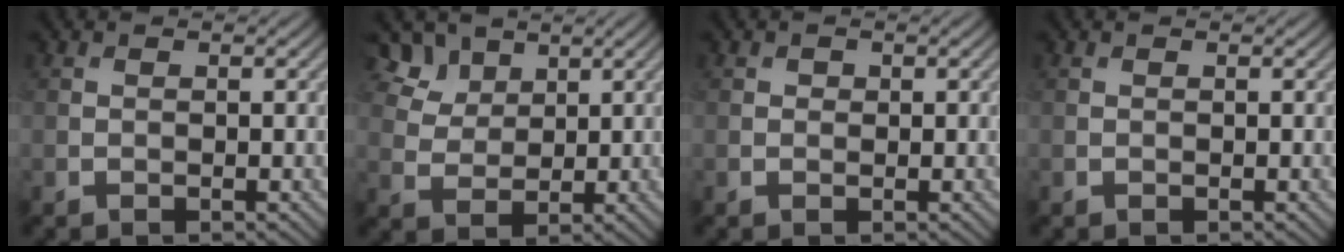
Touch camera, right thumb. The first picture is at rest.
{"total": 6.5, "force": [4.3, 4.0, 2.7], "torque": [-0.081, -0.006, 0.092]}
{"total": 0.6, "force": [0.2, 0.5, 0.2], "torque": [0.000, -0.005, 0.000]}
{"total": 0.0}